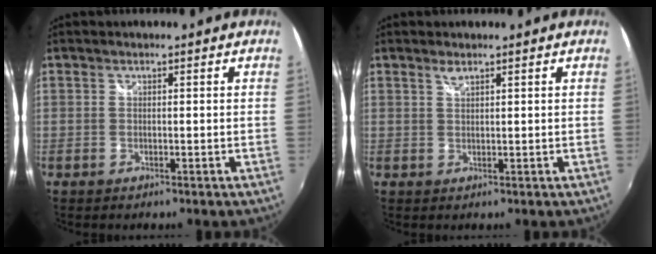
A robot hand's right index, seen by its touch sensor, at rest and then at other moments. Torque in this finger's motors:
{"motor_torque": [0.05, -0.02, 0.01, 0.02]}